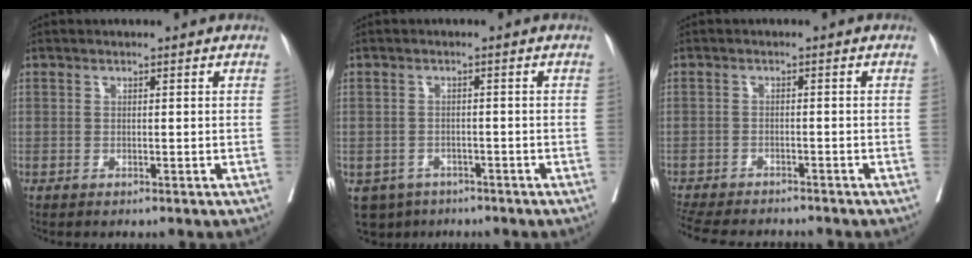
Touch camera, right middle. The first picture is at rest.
{"total": 4.9, "force": [-3.3, 3.5, 0.6], "torque": [-0.008, 0.002, -0.048]}
{"total": 12.0, "force": [-10.7, 2.9, 4.6], "torque": [-0.098, -0.013, -0.151]}